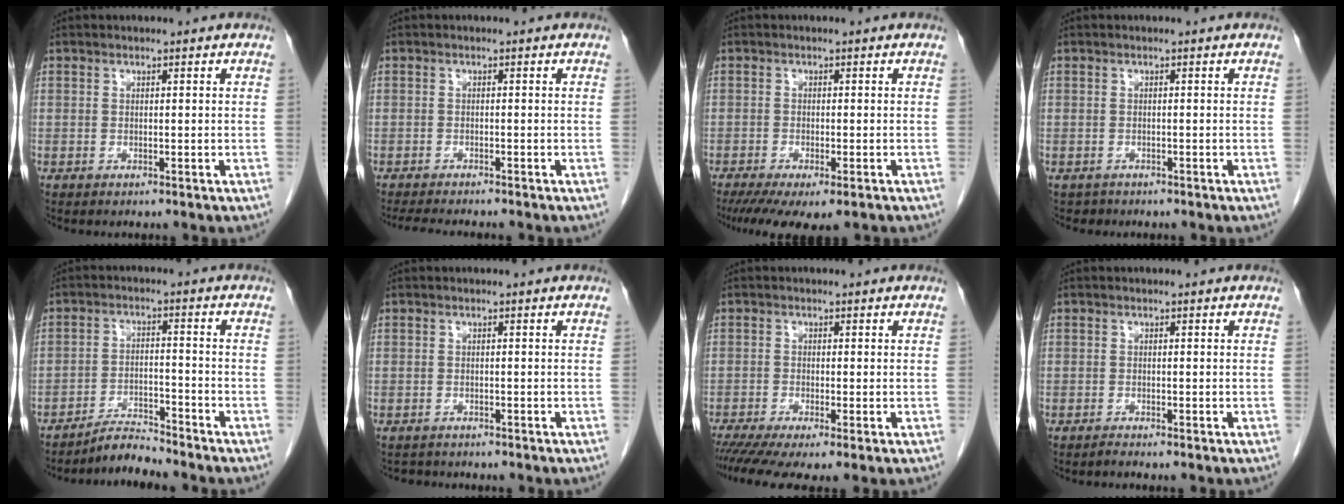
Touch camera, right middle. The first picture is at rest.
{"total": 6.0, "force": [-5.4, 0.7, 2.6], "torque": [-0.039, -0.015, -0.081]}
{"total": 9.7, "force": [-7.1, 2.4, 6.1], "torque": [-0.096, -0.021, -0.108]}
{"total": 1.1, "force": [-0.9, 0.6, -0.2], "torque": [-0.005, 0.002, -0.016]}
{"total": 4.3, "force": [-4.3, -0.3, 0.2], "torque": [0.000, -0.010, -0.077]}
{"total": 1.6, "force": [-1.5, 0.5, -0.1], "torque": [-0.007, -0.006, -0.024]}
{"total": 6.9, "force": [-4.7, 1.0, 5.0], "torque": [-0.079, -0.015, -0.083]}
{"total": 0.5, "force": [-0.5, -0.1, 0.1], "torque": [-0.001, -0.001, -0.011]}